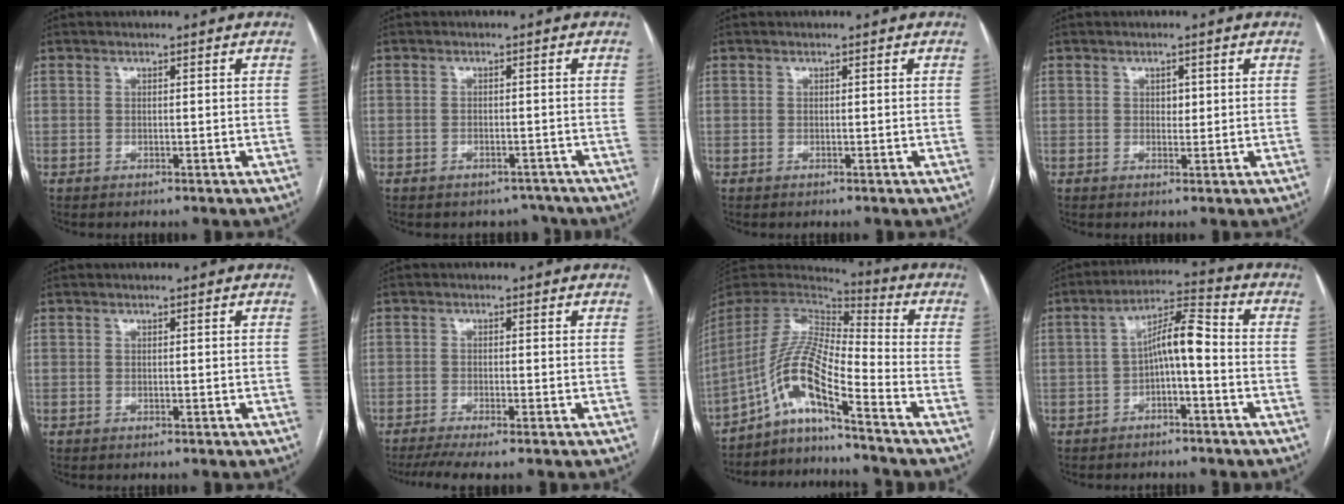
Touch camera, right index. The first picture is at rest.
{"total": 3.3, "force": [-2.9, 1.6, -0.1], "torque": [0.009, 0.008, -0.035]}
{"total": 0.0}
{"total": 1.4, "force": [0.4, 1.0, 1.0], "torque": [-0.009, 0.000, 0.005]}
{"total": 0.0}
{"total": 5.2, "force": [-3.7, 0.0, 3.6], "torque": [-0.058, -0.008, -0.063]}
{"total": 11.5, "force": [-7.6, 0.2, 8.6], "torque": [-0.174, 0.012, -0.144]}
{"total": 7.1, "force": [-1.3, 1.4, 6.8], "torque": [-0.120, 0.030, -0.025]}